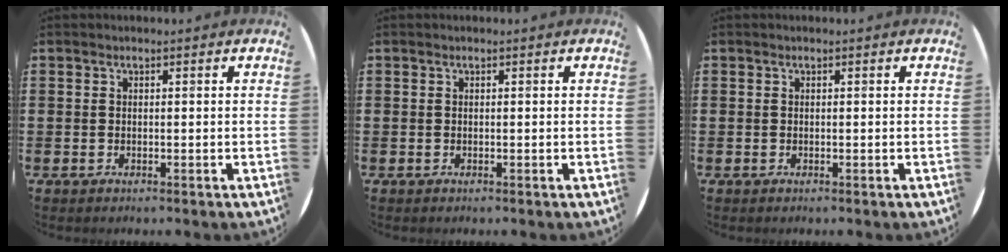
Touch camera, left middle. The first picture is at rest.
{"total": 0.0}
{"total": 0.0}